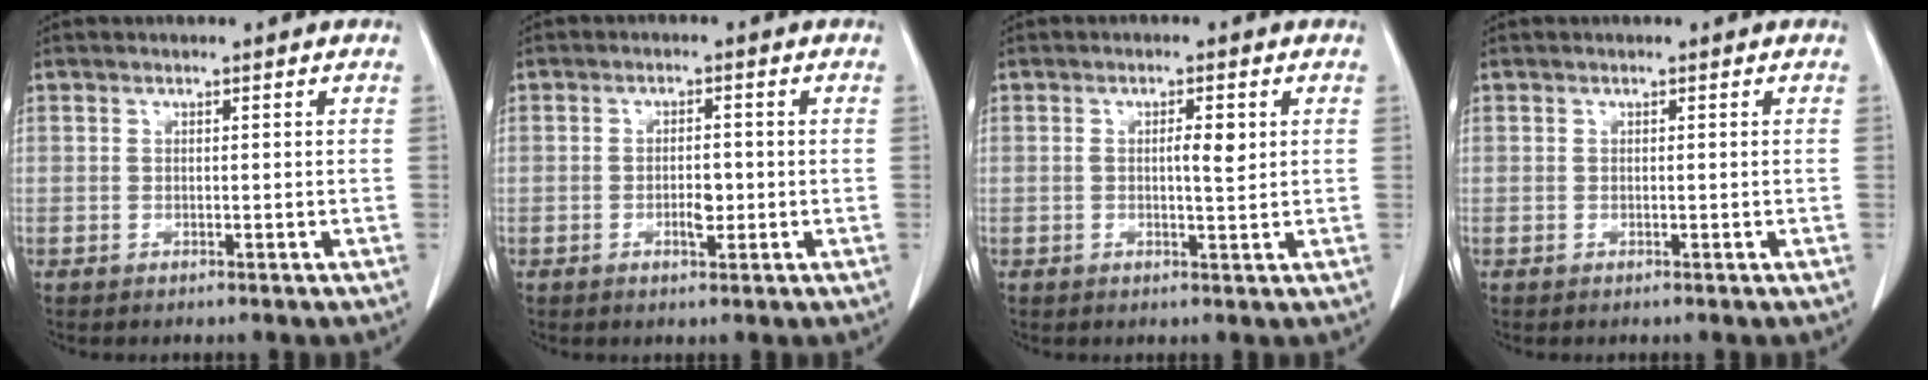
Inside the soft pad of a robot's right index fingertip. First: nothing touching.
{"total": 2.8, "force": [-0.6, 1.1, 2.4], "torque": [-0.042, 0.002, -0.007]}
{"total": 2.8, "force": [0.5, 0.5, 2.7], "torque": [-0.044, 0.000, 0.008]}
{"total": 0.0}